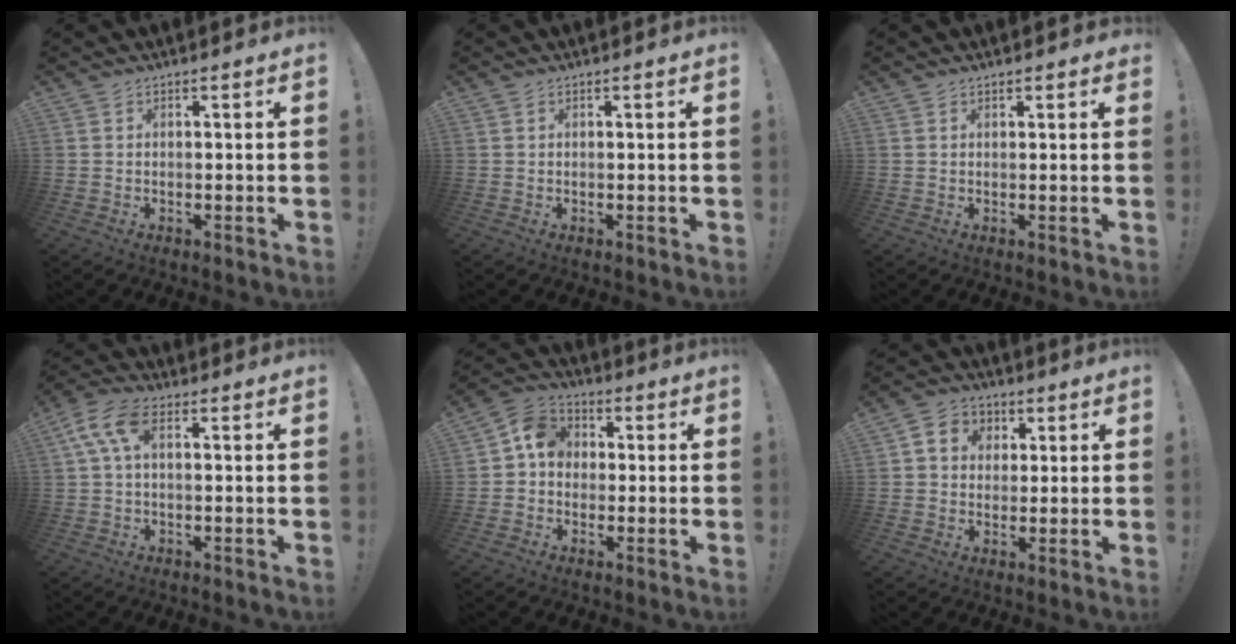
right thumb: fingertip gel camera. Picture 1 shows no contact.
{"total": 0.0}
{"total": 1.1, "force": [0.8, 0.7, 0.4], "torque": [-0.001, -0.003, 0.013]}
{"total": 8.6, "force": [2.0, 4.0, 7.3], "torque": [-0.159, 0.004, 0.041]}
{"total": 8.4, "force": [0.2, 7.3, 4.2], "torque": [-0.066, 0.025, 0.011]}
{"total": 7.7, "force": [1.4, 6.8, 3.2], "torque": [-0.049, 0.008, 0.030]}